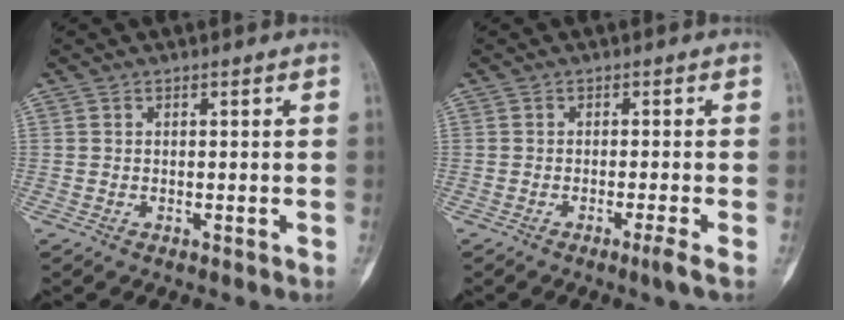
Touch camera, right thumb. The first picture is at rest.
{"total": 2.0, "force": [-1.1, -0.6, 1.6], "torque": [-0.039, -0.002, -0.024]}